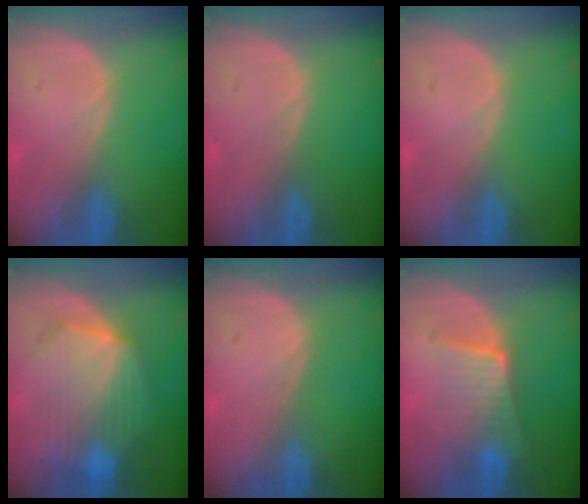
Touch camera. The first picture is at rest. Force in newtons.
{"total": 0.0}
{"total": 0.0}
{"total": 9.4, "press": 9.4, "slide": 0.5}
{"total": 0.0}
{"total": 6.4, "press": 5.7, "slide": 3.0}